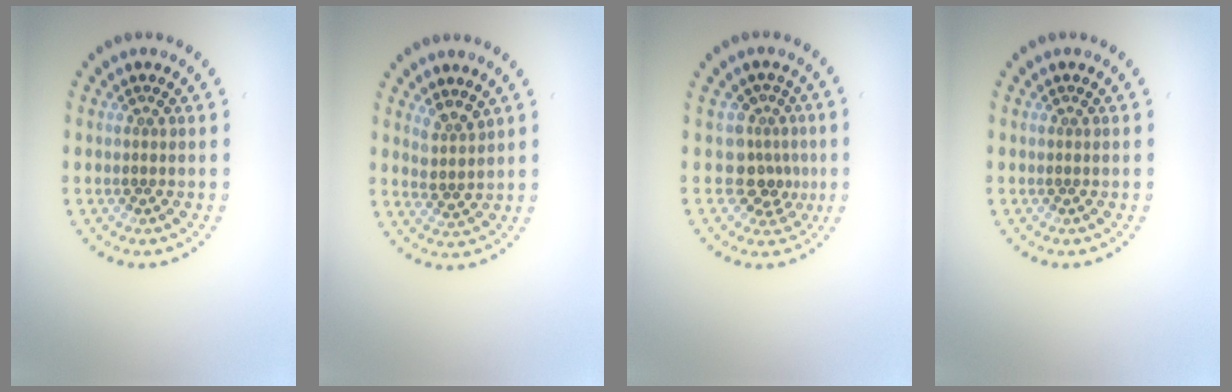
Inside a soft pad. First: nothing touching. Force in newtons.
{"total": 1.9, "press": 1.5, "slide": 1.2}
{"total": 3.1, "press": 2.2, "slide": 2.2}
{"total": 0.0}